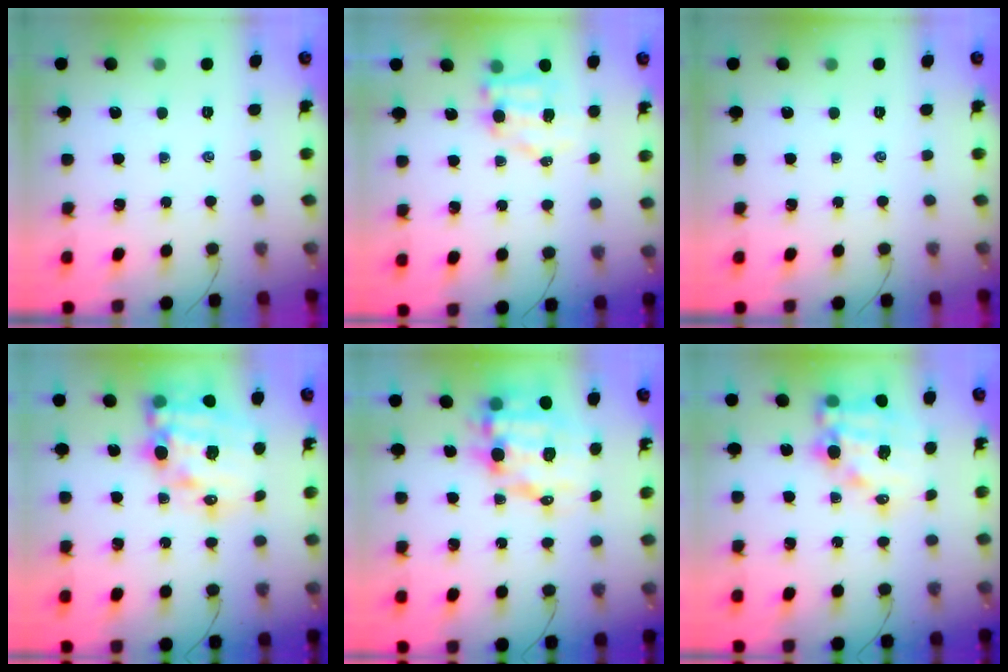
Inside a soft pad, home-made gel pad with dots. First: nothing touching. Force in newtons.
{"total": 5.8, "press": 5.8, "slide": 0.7}
{"total": 0.0}
{"total": 18.1, "press": 17.5, "slide": 4.6}
{"total": 11.8, "press": 11.5, "slide": 2.9}
{"total": 13.9, "press": 13.5, "slide": 3.5}